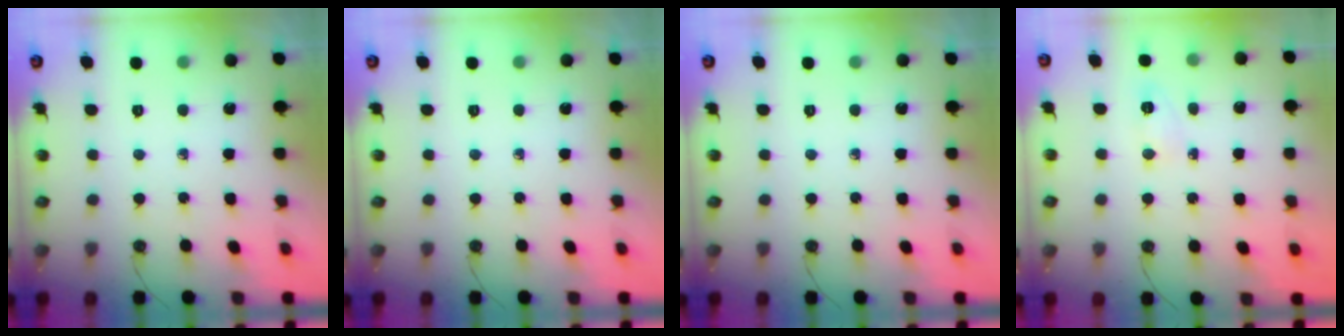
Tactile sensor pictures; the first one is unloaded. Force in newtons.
{"total": 0.0}
{"total": 0.0}
{"total": 5.1, "press": 5.1, "slide": 0.8}